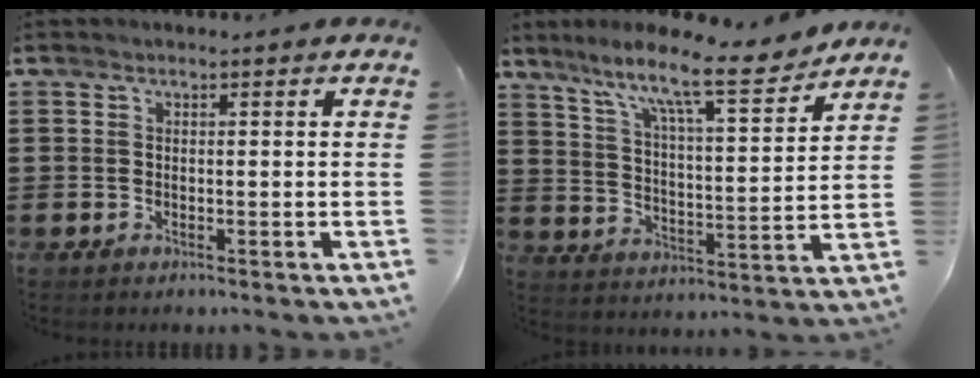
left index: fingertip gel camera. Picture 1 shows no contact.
{"total": 11.1, "force": [8.7, 1.4, 6.7], "torque": [-0.135, -0.053, 0.138]}